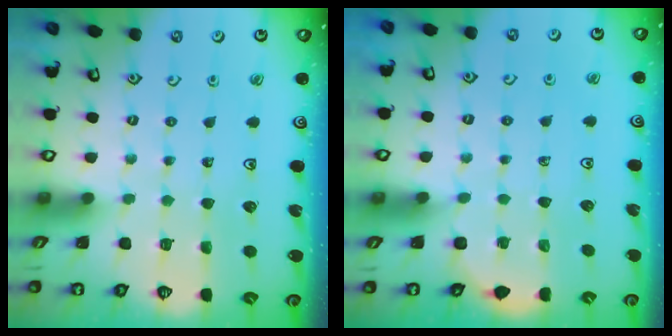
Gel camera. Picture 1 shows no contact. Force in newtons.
{"total": 3.2, "press": 2.8, "slide": 1.4}